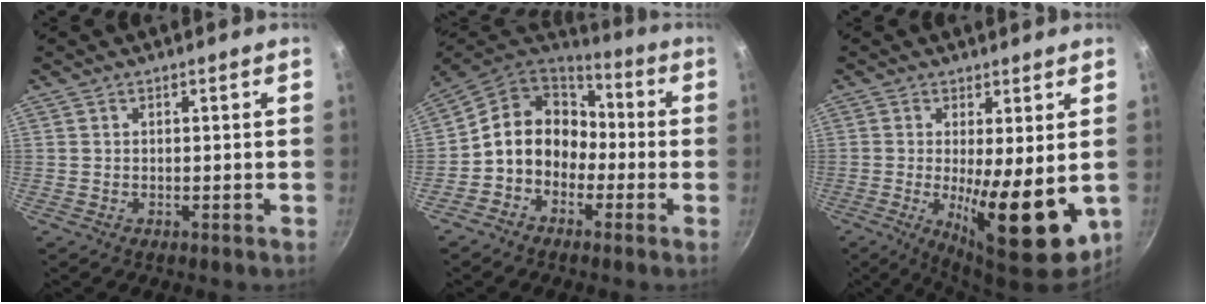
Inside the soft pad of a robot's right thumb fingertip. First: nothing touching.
{"total": 13.2, "force": [-2.1, 11.0, 6.9], "torque": [-0.074, 0.054, -0.056]}
{"total": 16.0, "force": [-1.3, 4.5, 15.2], "torque": [-0.224, -0.019, -0.012]}